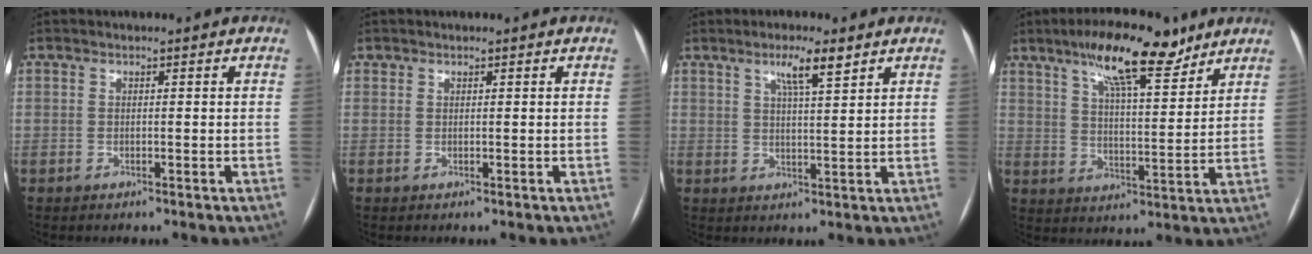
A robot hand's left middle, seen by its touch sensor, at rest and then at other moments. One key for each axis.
{"total": 0.0}
{"total": 4.8, "fx": 3.0, "fy": 0.4, "fz": 3.7, "tx": -0.064, "ty": 0.001, "tz": 0.050}
{"total": 13.6, "fx": 9.4, "fy": 3.3, "fz": 9.3, "tx": -0.154, "ty": 0.014, "tz": 0.155}